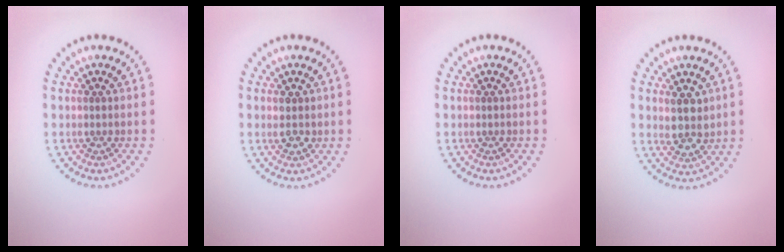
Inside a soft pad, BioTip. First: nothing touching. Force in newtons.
{"total": 1.7, "press": 1.7, "slide": 0.4}
{"total": 0.0}
{"total": 2.8, "press": 2.6, "slide": 1.0}